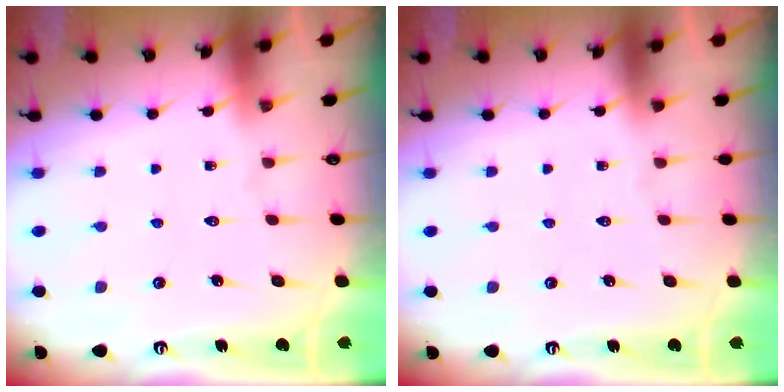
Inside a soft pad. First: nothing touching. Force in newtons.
{"total": 0.0}